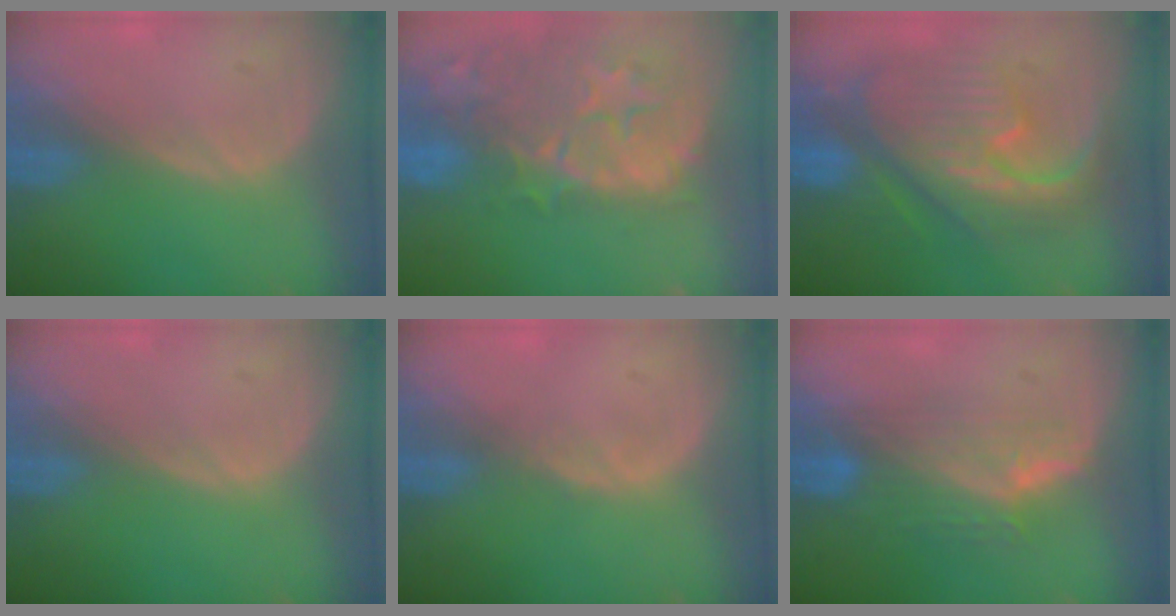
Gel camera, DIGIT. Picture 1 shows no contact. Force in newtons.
{"total": 14.8, "press": 11.8, "slide": 9.0}
{"total": 12.2, "press": 12.1, "slide": 1.2}
{"total": 0.0}
{"total": 0.9, "press": 0.9, "slide": 0.2}
{"total": 7.6, "press": 6.7, "slide": 3.5}